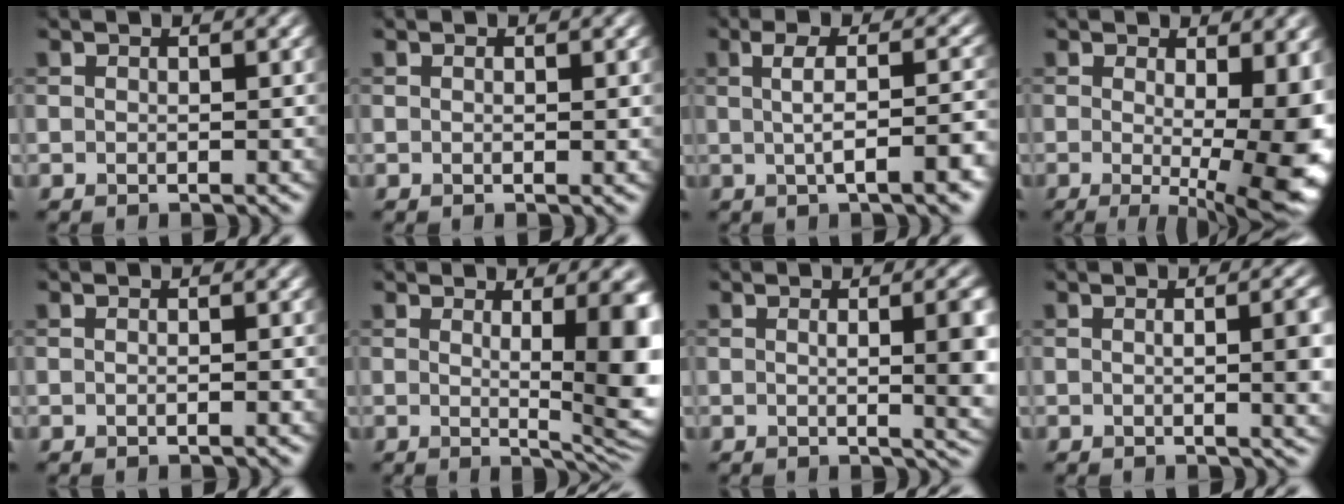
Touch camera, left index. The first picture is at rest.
{"total": 0.6, "force": [0.2, 0.2, 0.6], "torque": [-0.006, -0.002, 0.002]}
{"total": 6.4, "force": [-0.6, 1.9, 6.1], "torque": [-0.071, 0.005, -0.006]}
{"total": 11.5, "force": [-0.8, 3.5, 10.9], "torque": [-0.134, -0.011, -0.002]}
{"total": 0.6, "force": [-0.2, 0.1, 0.5], "torque": [-0.010, 0.000, -0.005]}
{"total": 8.5, "force": [0.7, 2.2, 8.2], "torque": [-0.085, -0.008, 0.014]}
{"total": 6.2, "force": [0.3, 2.0, 5.9], "torque": [-0.049, 0.002, 0.003]}
{"total": 4.8, "force": [0.1, 1.5, 4.5], "torque": [-0.043, 0.004, 0.001]}